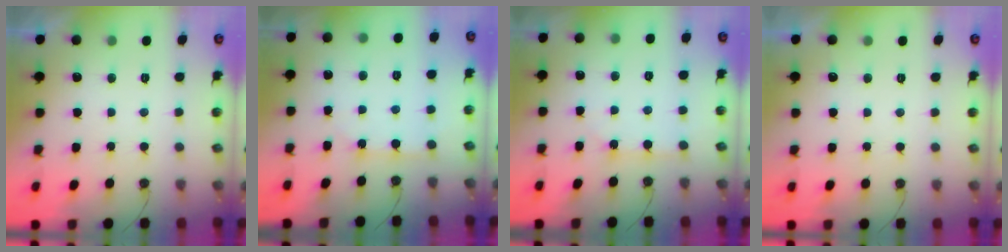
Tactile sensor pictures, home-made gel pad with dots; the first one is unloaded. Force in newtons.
{"total": 3.6, "press": 3.6, "slide": 0.1}
{"total": 2.5, "press": 2.5, "slide": 0.3}
{"total": 2.9, "press": 2.9, "slide": 0.4}